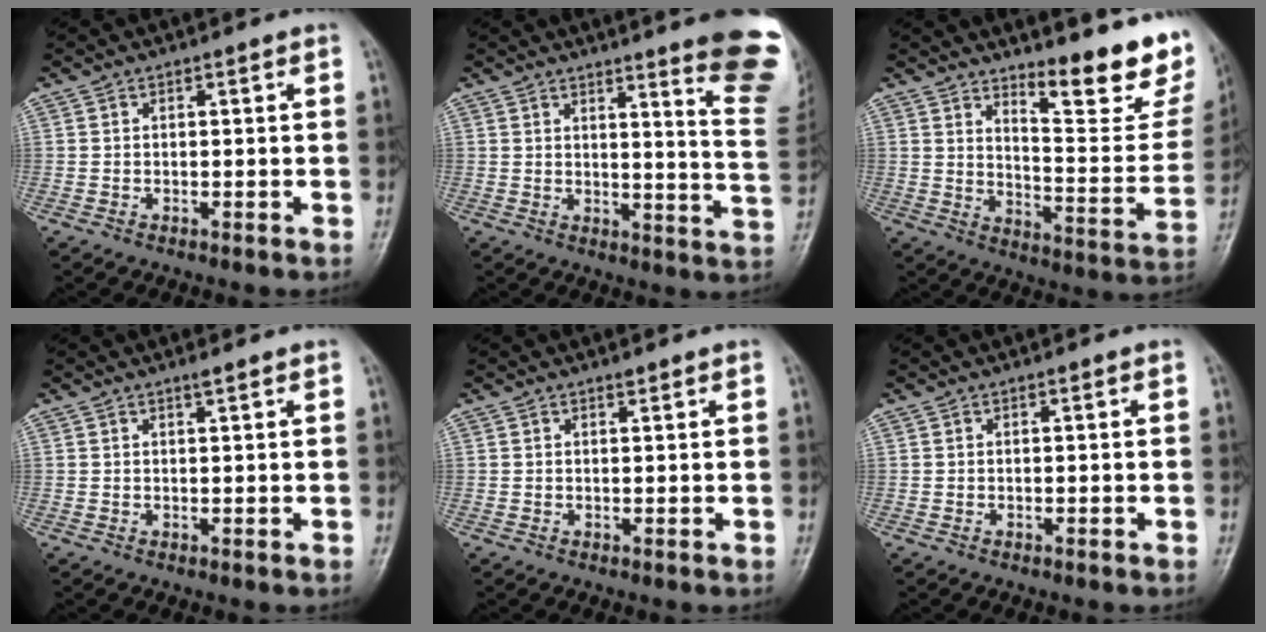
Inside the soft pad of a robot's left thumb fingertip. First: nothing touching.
{"total": 15.5, "force": [11.1, 1.1, 10.7], "torque": [-0.105, -0.095, 0.123]}
{"total": 17.4, "force": [12.6, 4.3, 11.2], "torque": [-0.108, -0.108, 0.177]}
{"total": 0.9, "force": [0.7, 0.0, 0.6], "torque": [-0.011, -0.003, 0.012]}
{"total": 0.6, "force": [0.5, 0.1, 0.3], "torque": [-0.008, -0.004, 0.007]}
{"total": 0.0}